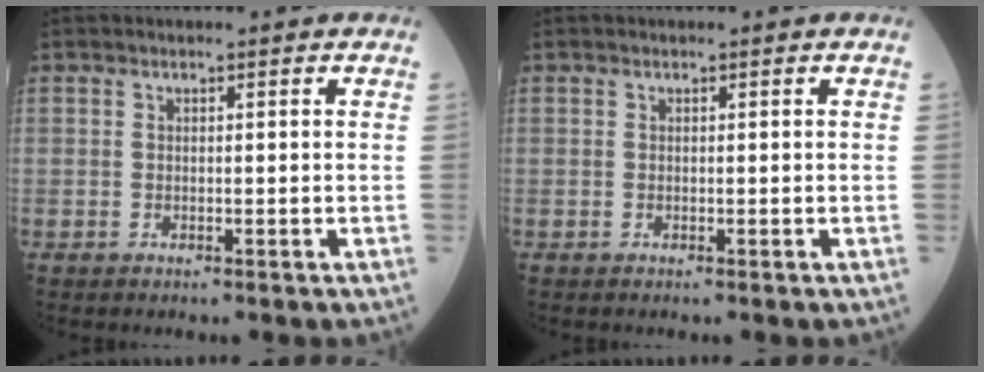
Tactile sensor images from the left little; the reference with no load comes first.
{"total": 0.0}